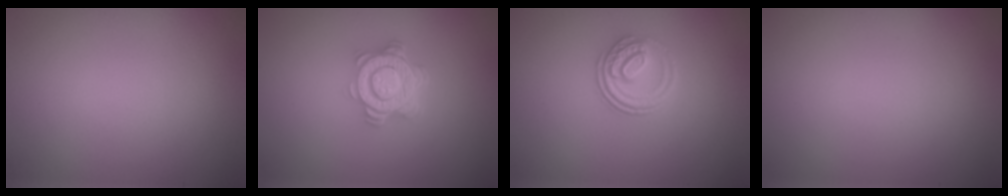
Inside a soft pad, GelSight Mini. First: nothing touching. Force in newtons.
{"total": 4.8, "press": 3.7, "slide": 3.1}
{"total": 2.5, "press": 2.0, "slide": 1.5}
{"total": 0.0}